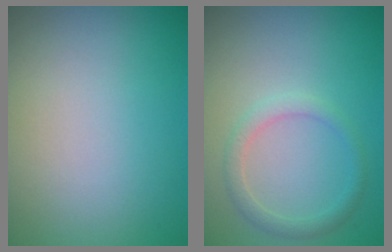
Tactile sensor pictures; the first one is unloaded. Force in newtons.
{"total": 1.8, "press": 1.8, "slide": 0.0}